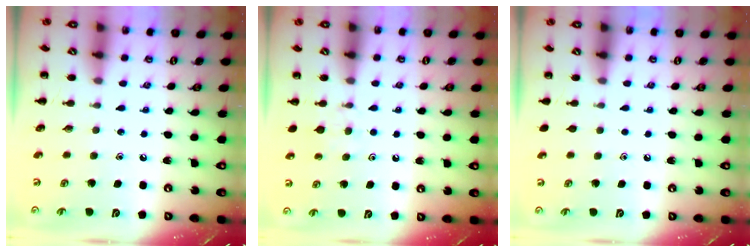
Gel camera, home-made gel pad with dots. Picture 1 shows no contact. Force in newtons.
{"total": 5.6, "press": 5.4, "slide": 1.4}
{"total": 0.6, "press": 0.6, "slide": 0.1}